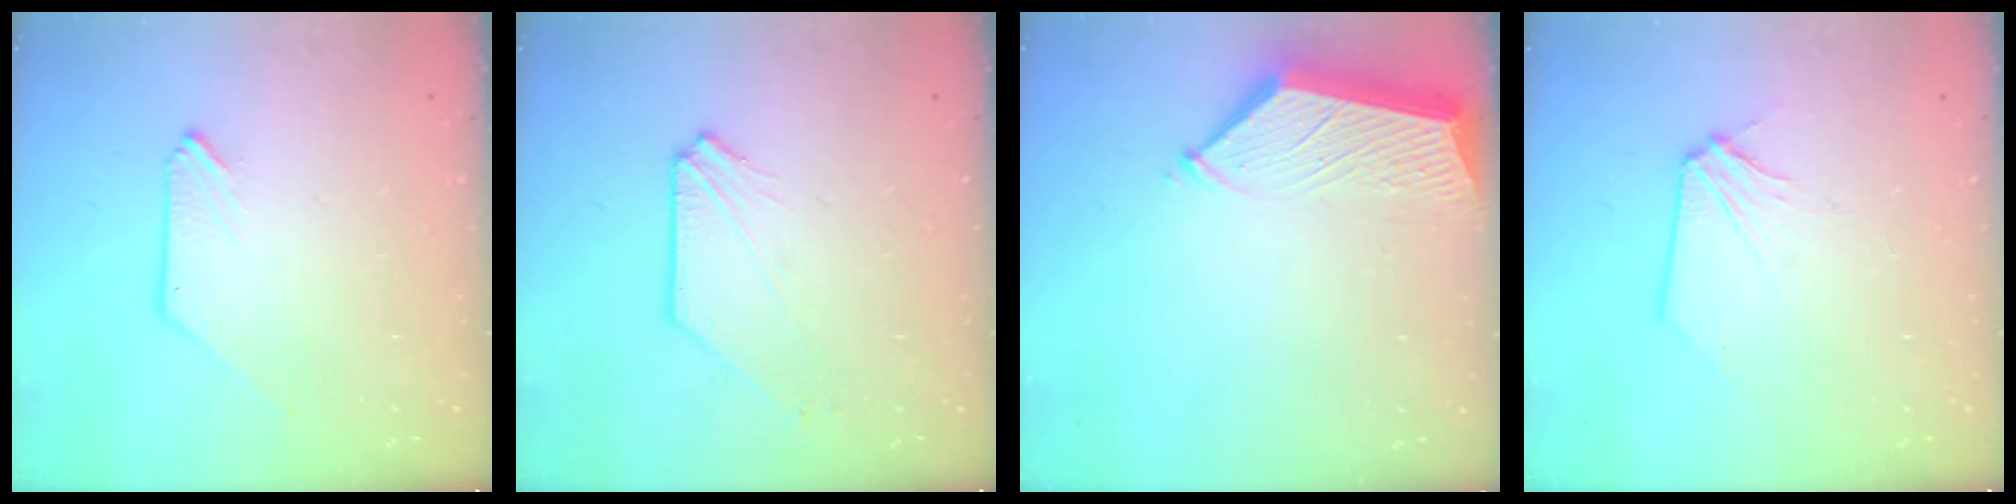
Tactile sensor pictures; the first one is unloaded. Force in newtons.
{"total": 1.4, "press": 1.4, "slide": 0.0}
{"total": 5.8, "press": 5.8, "slide": 0.3}
{"total": 3.1, "press": 3.0, "slide": 0.6}